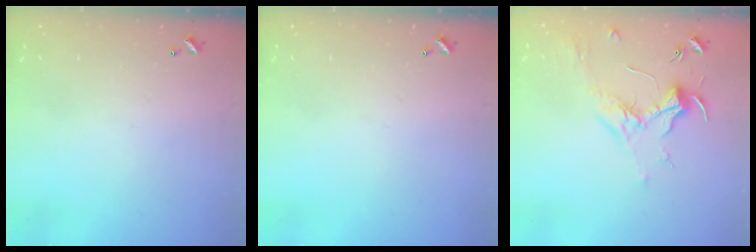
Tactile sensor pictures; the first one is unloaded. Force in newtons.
{"total": 0.0}
{"total": 1.8, "press": 1.7, "slide": 0.6}